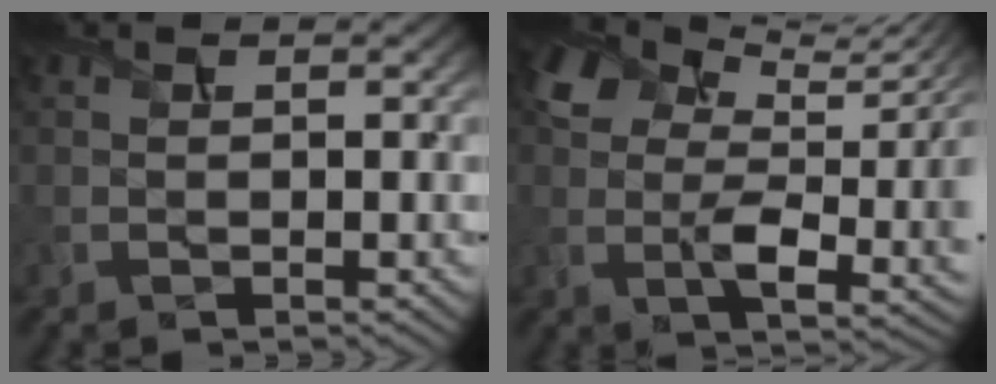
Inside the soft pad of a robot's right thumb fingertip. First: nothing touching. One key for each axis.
{"total": 10.2, "fx": 4.4, "fy": 5.3, "fz": 7.6, "tx": -0.156, "ty": -0.010, "tz": 0.085}